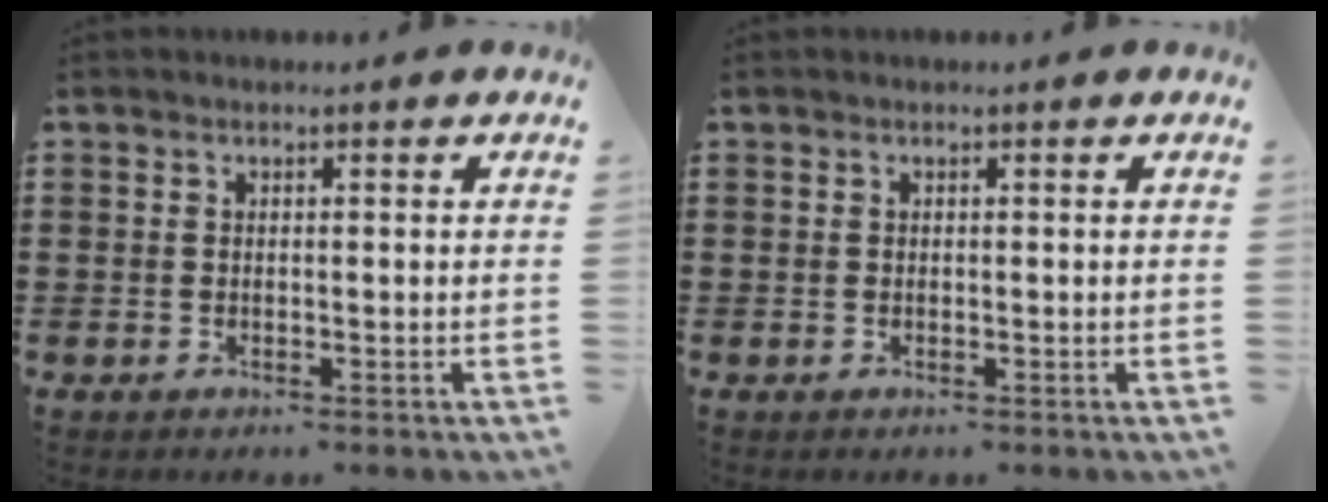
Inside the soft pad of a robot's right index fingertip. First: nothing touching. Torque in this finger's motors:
{"motor_torque": [0.01, 0.07, -0.01, 0.00]}